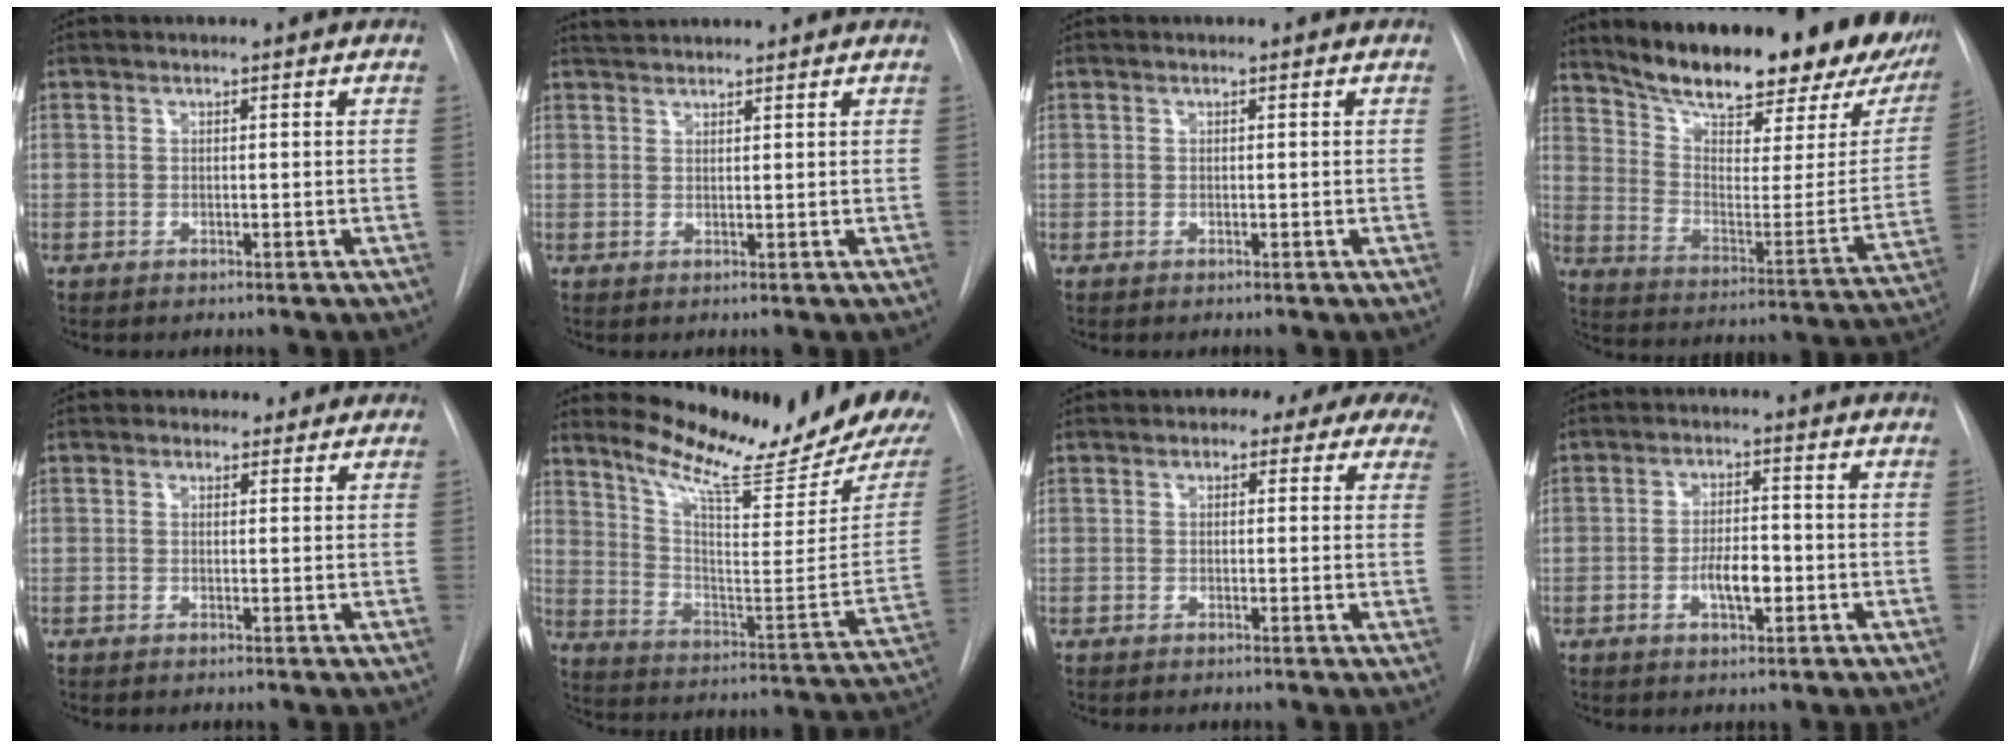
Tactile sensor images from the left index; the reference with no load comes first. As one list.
[{"total": 3.7, "force": [3.6, 0.4, 0.9], "torque": [-0.016, 0.032, 0.065]}, {"total": 0.0}, {"total": 29.1, "force": [23.5, 7.7, 15.4], "torque": [-0.243, -0.052, 0.317]}, {"total": 2.8, "force": [2.0, 2.0, 0.3], "torque": [0.002, 0.008, 0.019]}, {"total": 20.7, "force": [17.9, 0.9, 10.3], "torque": [-0.168, -0.088, 0.263]}, {"total": 8.8, "force": [6.8, 4.4, 3.6], "torque": [-0.024, 0.019, 0.063]}, {"total": 5.0, "force": [-1.4, 1.8, 4.4], "torque": [-0.079, 0.002, -0.022]}]